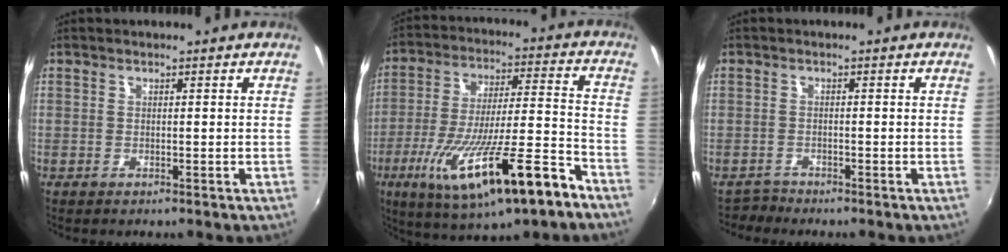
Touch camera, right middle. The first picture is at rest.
{"total": 21.8, "force": [-11.9, 4.2, 17.7], "torque": [-0.324, -0.058, -0.191]}
{"total": 1.6, "force": [-1.5, 0.4, -0.5], "torque": [0.006, 0.002, -0.029]}